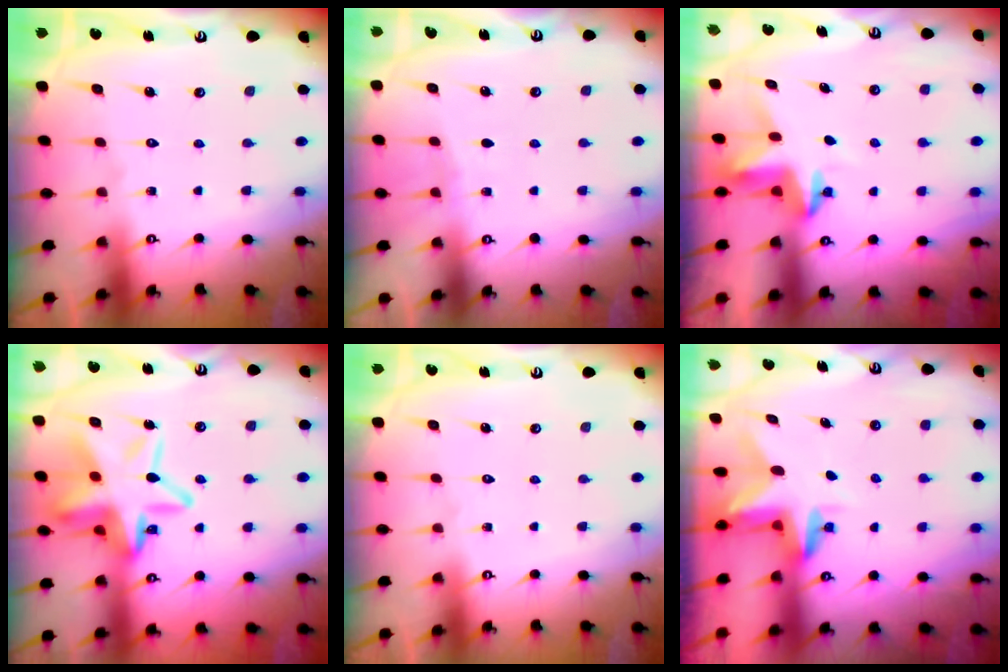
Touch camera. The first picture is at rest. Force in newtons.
{"total": 3.7, "press": 3.6, "slide": 0.5}
{"total": 3.9, "press": 3.9, "slide": 0.4}
{"total": 17.9, "press": 17.8, "slide": 2.0}
{"total": 0.0}
{"total": 3.1, "press": 3.1, "slide": 0.3}